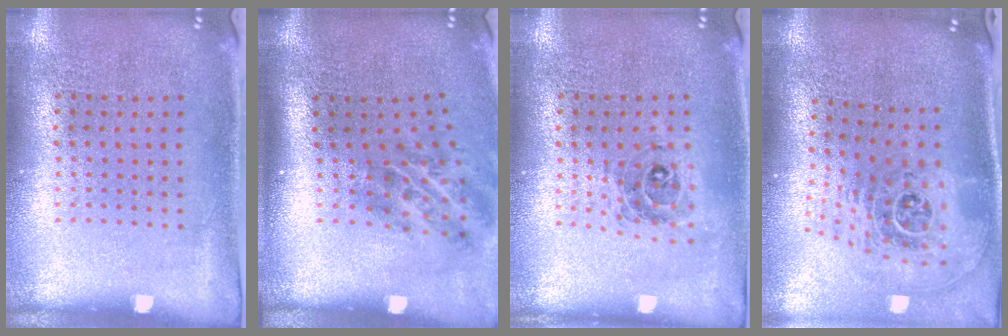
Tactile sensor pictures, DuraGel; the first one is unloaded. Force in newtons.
{"total": 1.9, "press": 1.2, "slide": 1.5}
{"total": 0.6, "press": 0.6, "slide": 0.2}
{"total": 2.6, "press": 1.8, "slide": 1.9}